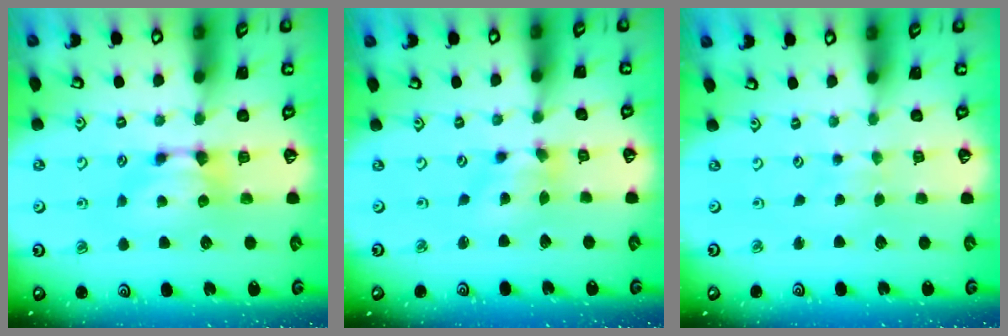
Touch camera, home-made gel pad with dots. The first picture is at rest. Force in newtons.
{"total": 2.5, "press": 2.1, "slide": 1.5}
{"total": 3.2, "press": 3.2, "slide": 0.2}